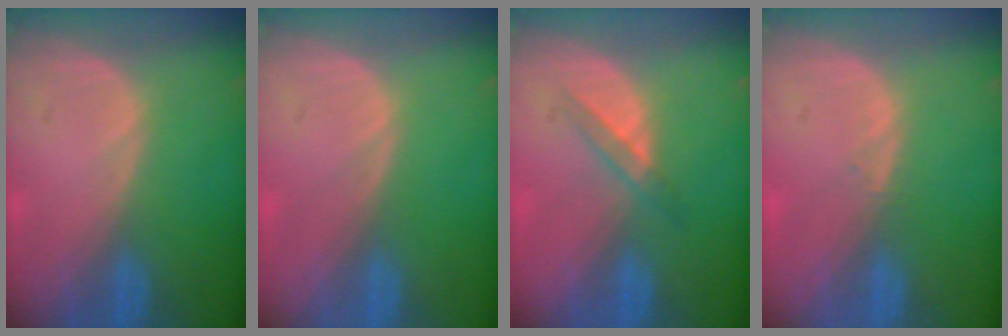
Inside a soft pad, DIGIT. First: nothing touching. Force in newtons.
{"total": 0.0}
{"total": 2.6, "press": 2.4, "slide": 1.0}
{"total": 0.6, "press": 0.5, "slide": 0.4}